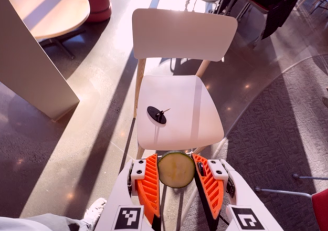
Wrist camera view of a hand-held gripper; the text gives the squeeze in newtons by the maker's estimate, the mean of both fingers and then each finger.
{"total": 9.1, "left": 9.1, "right": 9.2}